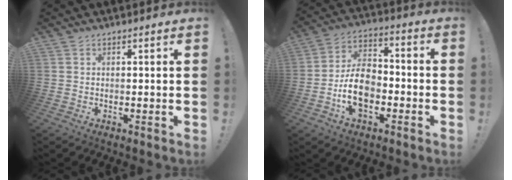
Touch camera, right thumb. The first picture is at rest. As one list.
[{"total": 13.2, "force": [-4.4, 8.8, 8.8], "torque": [-0.159, 0.031, -0.079]}]